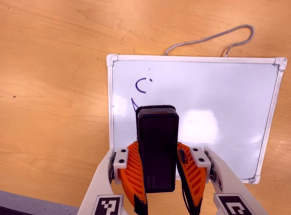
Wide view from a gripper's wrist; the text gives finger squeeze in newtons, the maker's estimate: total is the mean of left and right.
{"total": 6.7, "left": 6.2, "right": 7.3}